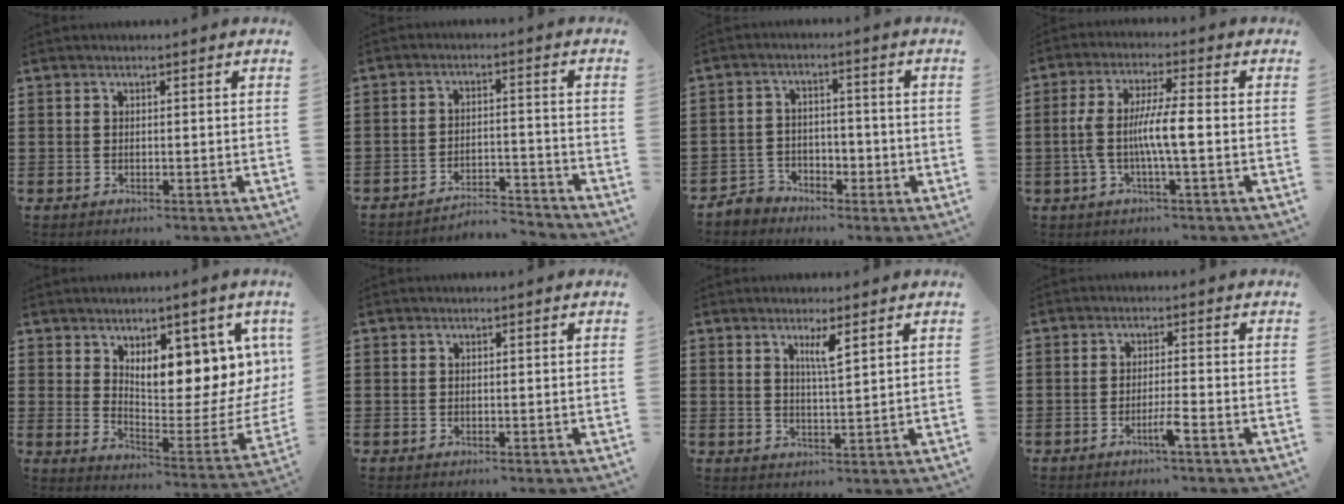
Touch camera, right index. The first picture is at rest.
{"total": 4.1, "force": [-4.1, 0.3, 0.7], "torque": [-0.019, 0.003, -0.086]}
{"total": 3.5, "force": [-2.2, 2.6, 1.0], "torque": [-0.026, 0.013, -0.046]}
{"total": 7.1, "force": [-1.3, 0.9, 7.0], "torque": [-0.144, -0.006, -0.033]}
{"total": 9.5, "force": [5.0, 3.8, 7.1], "torque": [-0.092, -0.071, 0.079]}
{"total": 0.0}
{"total": 3.1, "force": [1.8, 0.3, 2.5], "torque": [-0.046, -0.004, 0.028]}
{"total": 3.1, "force": [-1.8, -0.2, 2.5], "torque": [-0.048, -0.007, -0.035]}